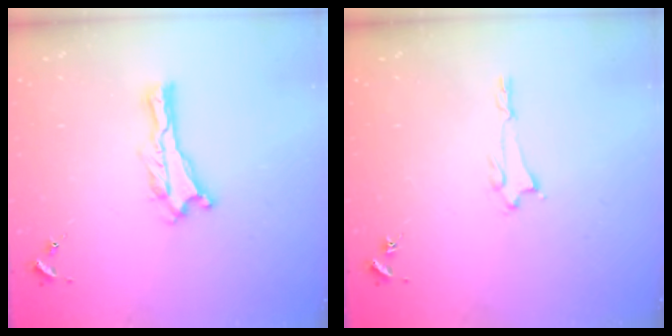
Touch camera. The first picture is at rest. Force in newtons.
{"total": 1.2, "press": 1.2, "slide": 0.1}